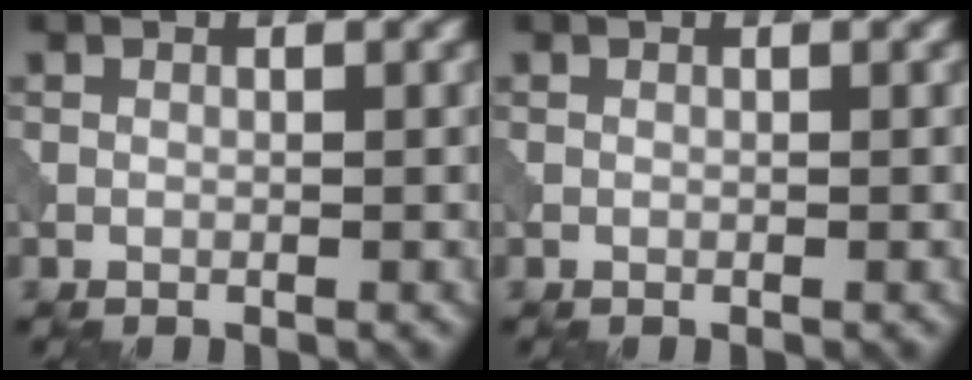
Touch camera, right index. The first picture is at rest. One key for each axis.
{"total": 0.0}